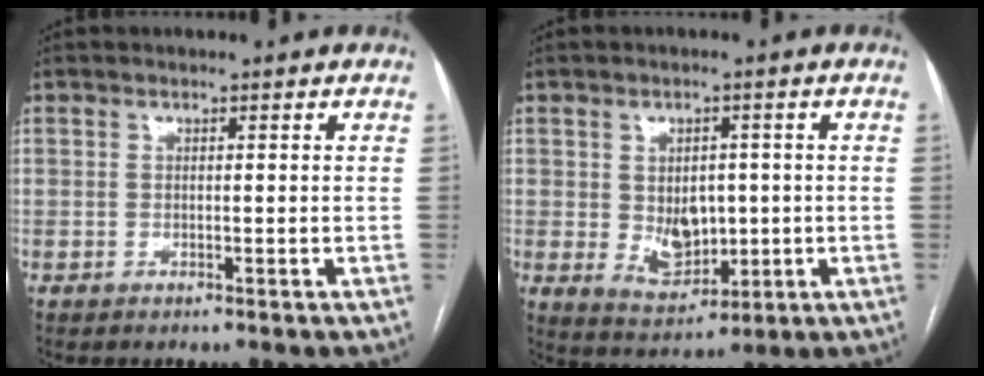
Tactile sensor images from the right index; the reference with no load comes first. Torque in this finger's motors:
{"motor_torque": [0.71, 0.33, 0.31, 0.08]}